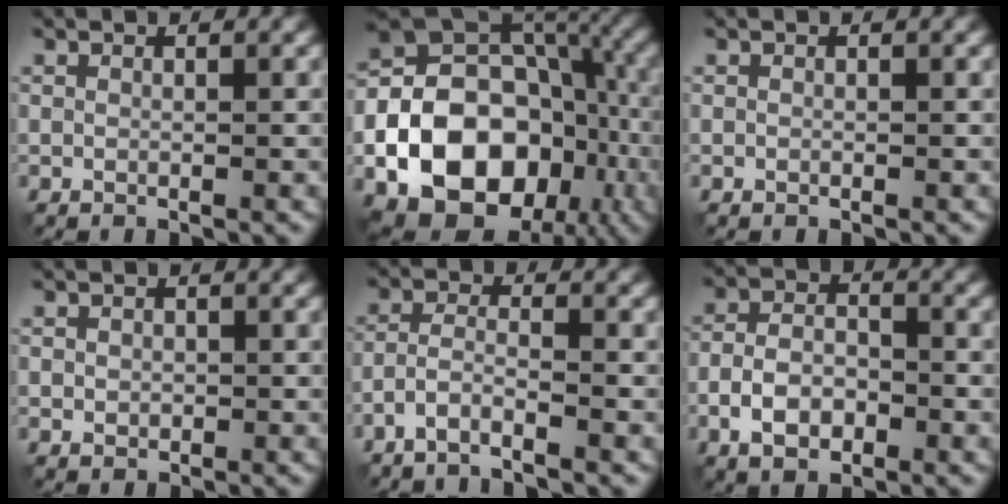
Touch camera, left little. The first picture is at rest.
{"total": 16.8, "force": [-5.5, 12.4, 10.0], "torque": [-0.173, -0.015, -0.101]}
{"total": 0.0}
{"total": 0.9, "force": [0.0, 0.8, 0.4], "torque": [-0.004, -0.002, -0.002]}
{"total": 2.6, "force": [-2.0, 0.4, 1.6], "torque": [-0.035, 0.003, -0.051]}
{"total": 4.8, "force": [-2.0, 2.8, 3.4], "torque": [-0.059, 0.004, -0.043]}